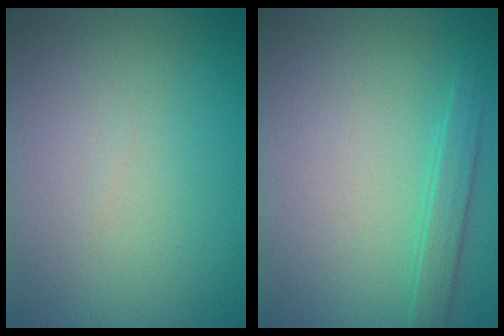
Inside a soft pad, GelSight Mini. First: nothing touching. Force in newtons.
{"total": 1.7, "press": 1.7, "slide": 0.1}